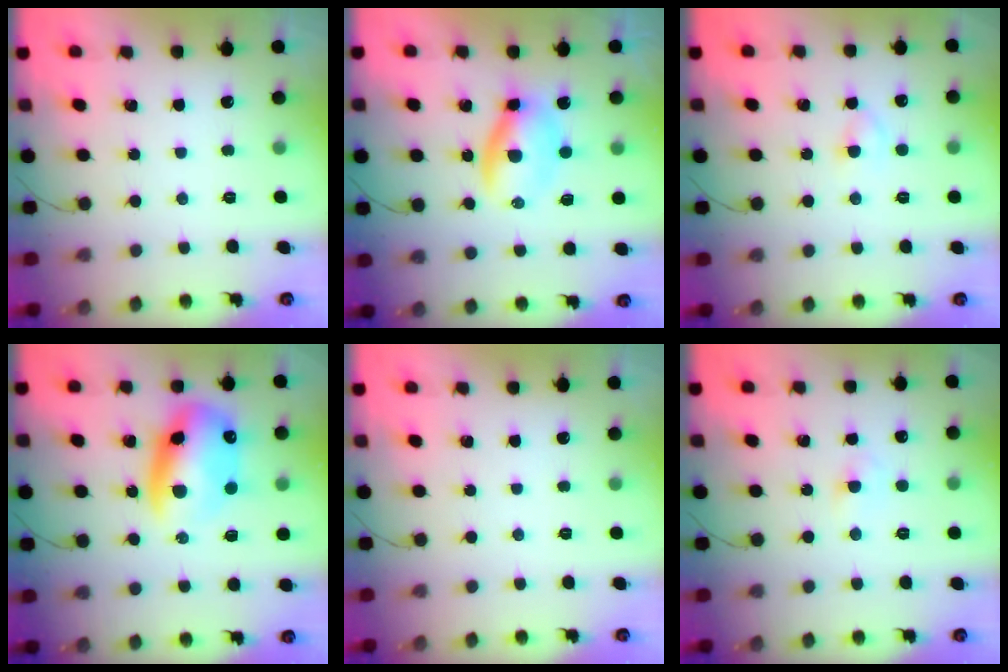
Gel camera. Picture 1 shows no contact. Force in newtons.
{"total": 5.1, "press": 5.0, "slide": 1.2}
{"total": 3.0, "press": 2.8, "slide": 1.2}
{"total": 13.6, "press": 13.2, "slide": 3.4}
{"total": 0.0}
{"total": 2.5, "press": 2.3, "slide": 1.0}